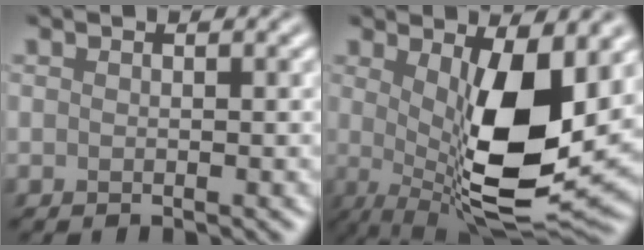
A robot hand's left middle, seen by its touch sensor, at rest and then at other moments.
{"total": 10.8, "force": [0.5, 3.5, 10.2], "torque": [-0.165, -0.024, 0.019]}